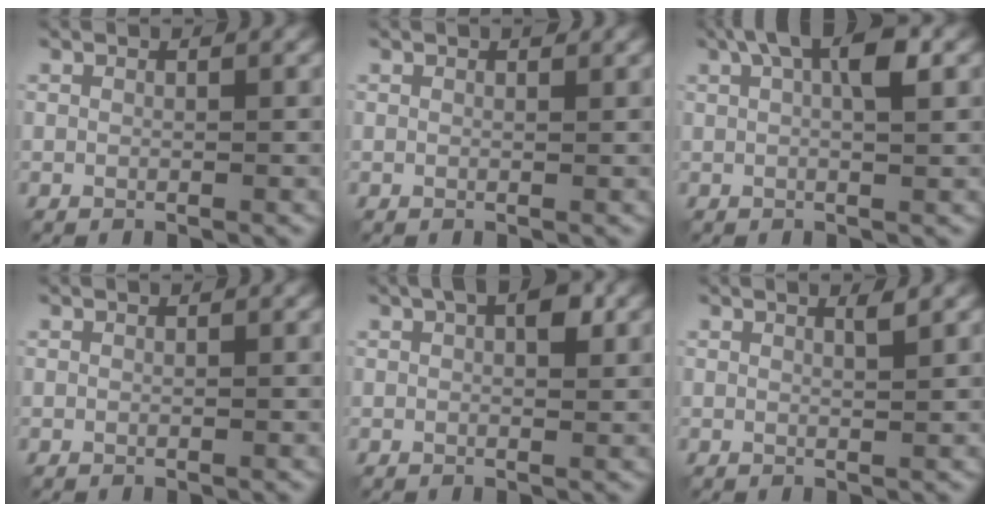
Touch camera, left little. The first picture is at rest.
{"total": 0.6, "force": [0.5, 0.2, 0.4], "torque": [-0.005, 0.001, 0.008]}
{"total": 5.0, "force": [1.7, 1.4, 4.5], "torque": [-0.076, 0.011, 0.023]}
{"total": 0.0}
{"total": 2.9, "force": [1.0, 1.2, 2.4], "torque": [-0.031, 0.007, 0.011]}
{"total": 1.1, "force": [0.7, 0.1, 0.9], "torque": [-0.008, 0.003, 0.008]}